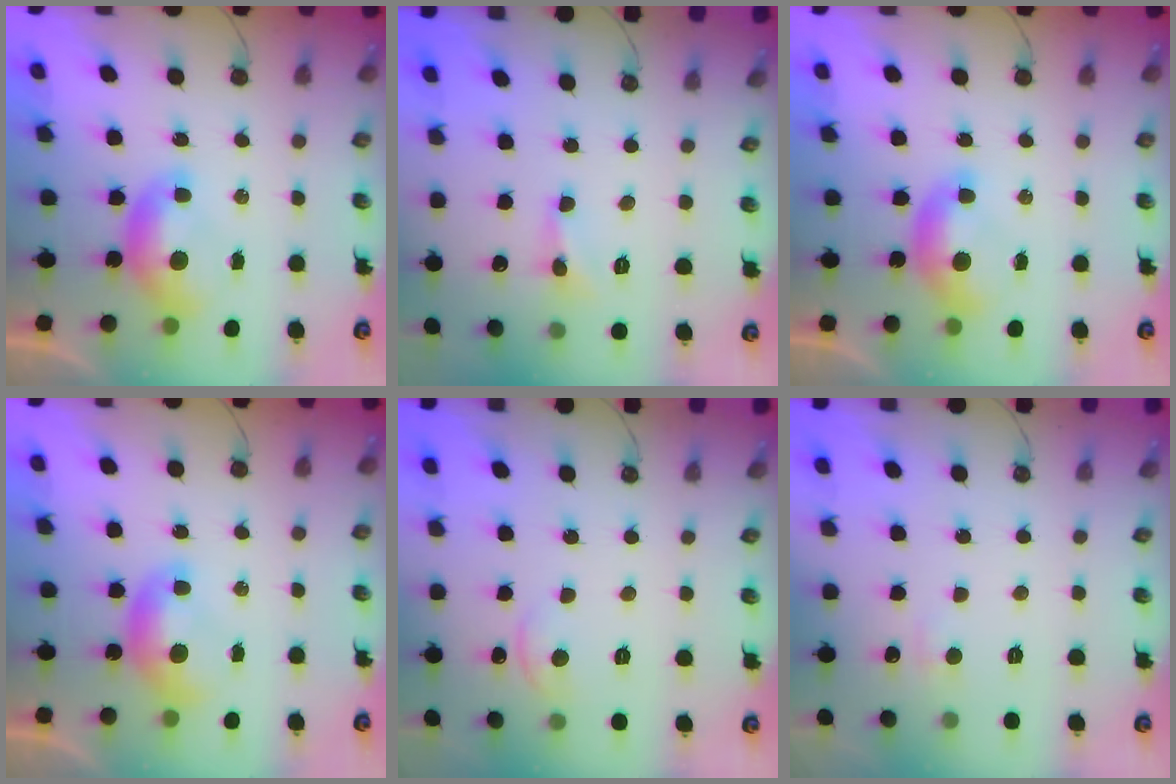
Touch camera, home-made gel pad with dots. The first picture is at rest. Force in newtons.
{"total": 1.7, "press": 1.6, "slide": 0.5}
{"total": 0.6, "press": 0.3, "slide": 0.5}
{"total": 0.0}
{"total": 0.6, "press": 0.0, "slide": 0.6}
{"total": 1.9, "press": 1.9, "slide": 0.5}